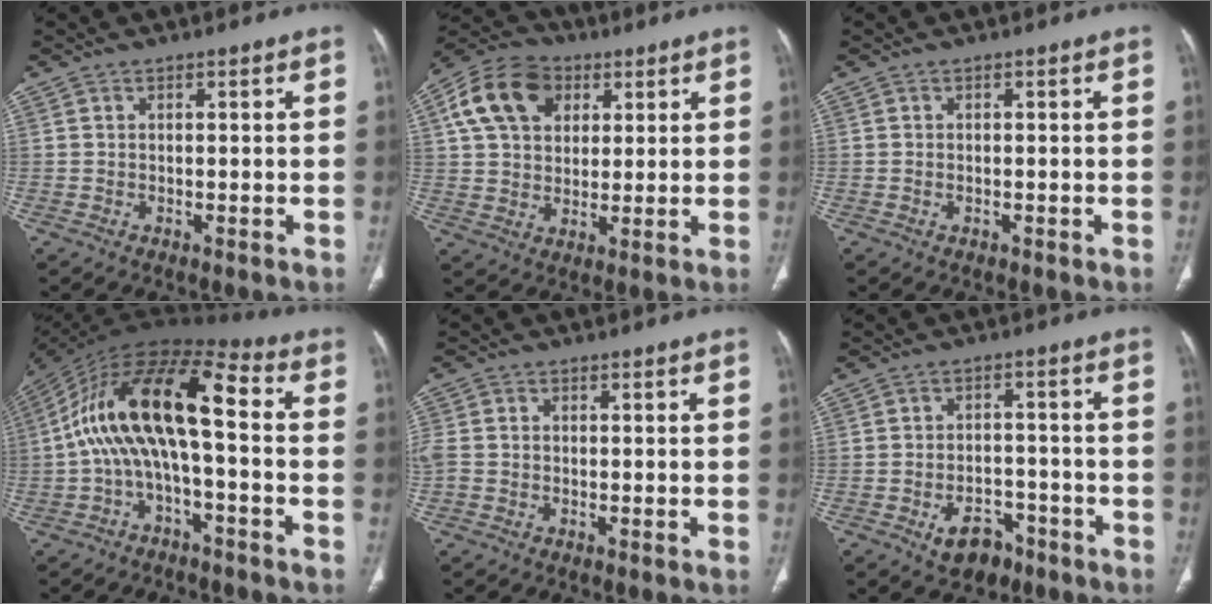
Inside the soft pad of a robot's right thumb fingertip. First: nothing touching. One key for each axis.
{"total": 14.1, "fx": 5.2, "fy": 10.1, "fz": 8.3, "tx": -0.137, "ty": 0.002, "tz": 0.088}
{"total": 0.5, "fx": -0.2, "fy": 0.4, "fz": 0.3, "tx": -0.010, "ty": 0.003, "tz": 0.000}
{"total": 16.9, "fx": -1.1, "fy": 6.6, "fz": 15.6, "tx": -0.287, "ty": 0.071, "tz": -0.030}
{"total": 2.9, "fx": -0.2, "fy": 2.5, "fz": 1.5, "tx": -0.042, "ty": 0.011, "tz": -0.003}
{"total": 7.2, "fx": -4.0, "fy": 4.7, "fz": 3.5, "tx": -0.037, "ty": 0.034, "tz": -0.056}